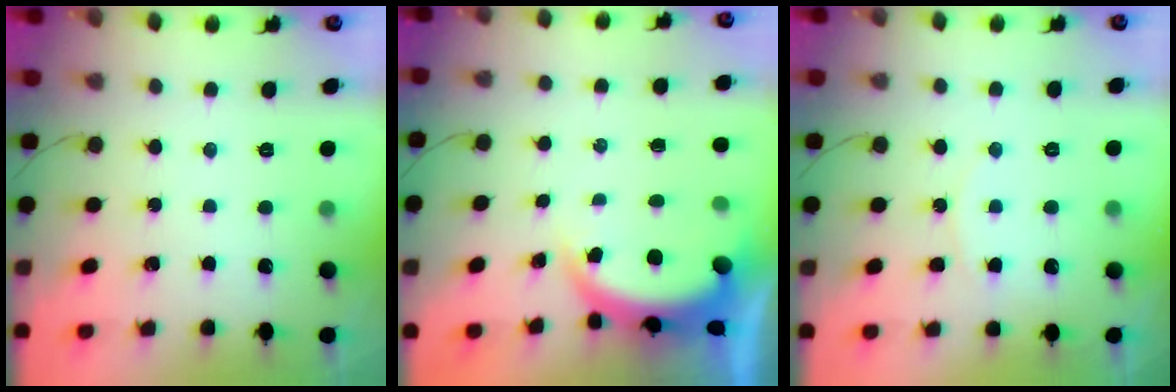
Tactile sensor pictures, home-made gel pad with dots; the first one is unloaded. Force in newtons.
{"total": 4.5, "press": 4.4, "slide": 0.8}
{"total": 4.8, "press": 4.7, "slide": 0.7}